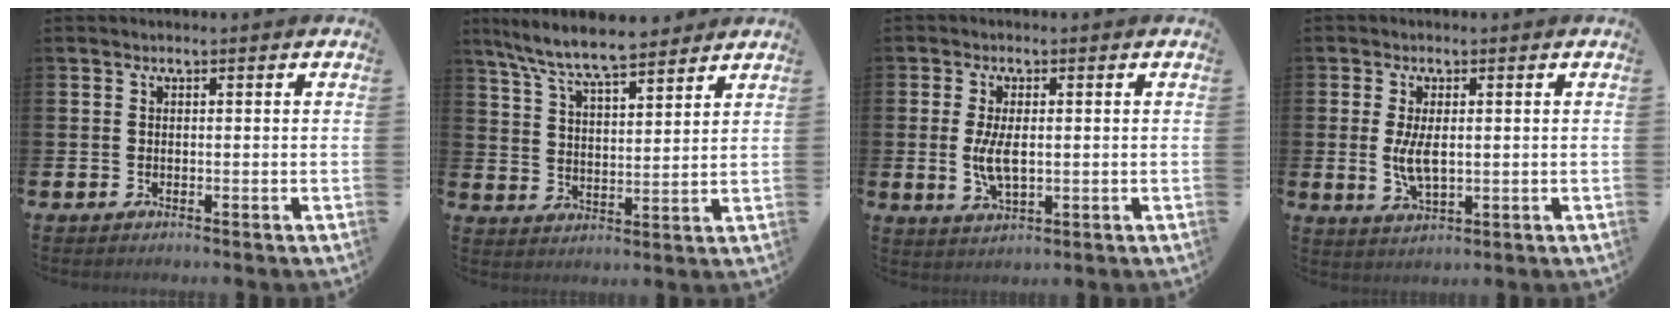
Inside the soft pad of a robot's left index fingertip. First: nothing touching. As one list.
[{"total": 8.4, "force": [7.8, 1.2, 2.9], "torque": [-0.086, -0.036, 0.143]}, {"total": 5.0, "force": [0.1, 2.2, 4.4], "torque": [-0.080, -0.002, -0.003]}, {"total": 4.6, "force": [0.4, 1.9, 4.1], "torque": [-0.068, -0.001, 0.004]}]